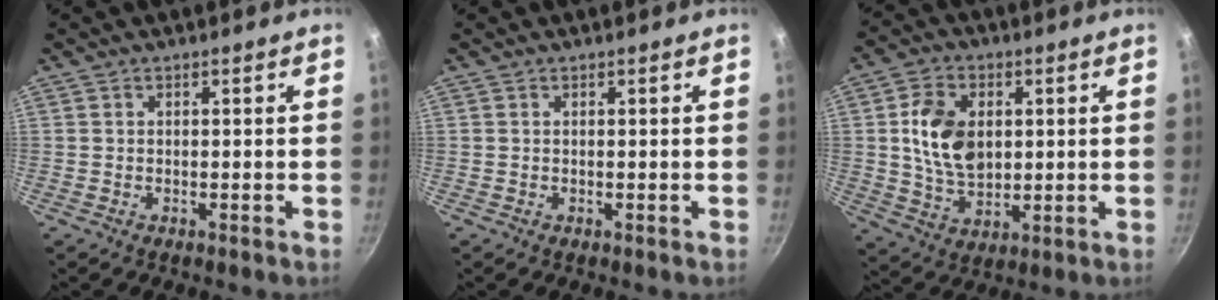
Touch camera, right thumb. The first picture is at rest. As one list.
[{"total": 0.0}, {"total": 11.8, "force": [1.7, 8.2, 8.4], "torque": [-0.133, -0.008, 0.035]}]